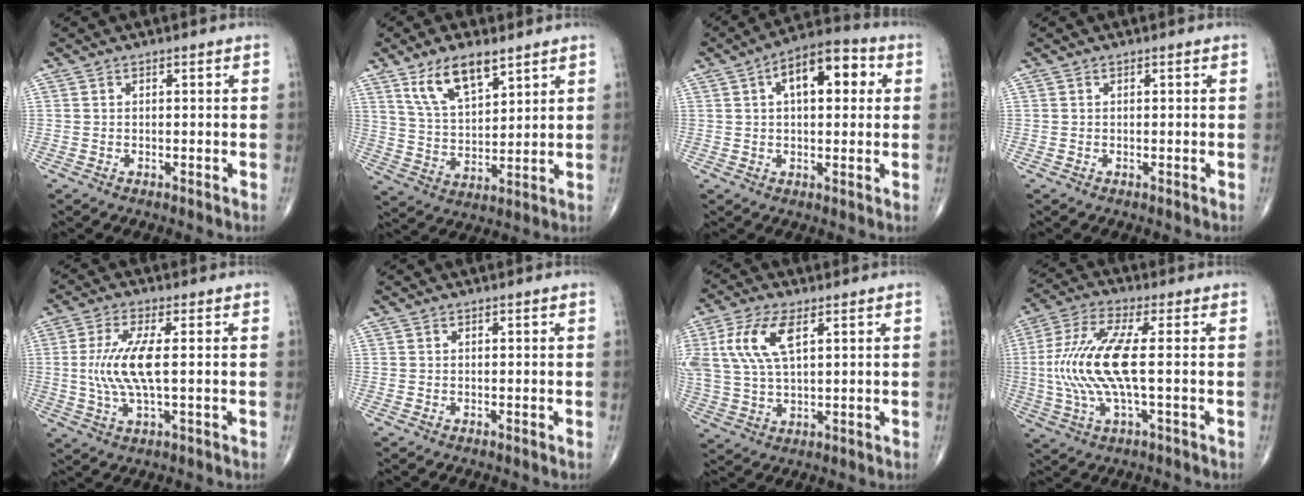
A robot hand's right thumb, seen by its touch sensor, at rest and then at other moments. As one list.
[{"total": 10.9, "force": [6.8, 4.4, 7.3], "torque": [-0.121, -0.034, 0.137]}, {"total": 11.9, "force": [3.3, 5.9, 9.9], "torque": [-0.129, 0.024, 0.042]}, {"total": 0.0}, {"total": 9.0, "force": [0.5, 2.4, 8.7], "torque": [-0.204, -0.003, 0.009]}, {"total": 0.0}, {"total": 11.1, "force": [3.9, 4.9, 9.2], "torque": [-0.214, 0.003, 0.081]}, {"total": 13.7, "force": [-0.1, 3.6, 13.2], "torque": [-0.315, 0.015, -0.003]}]